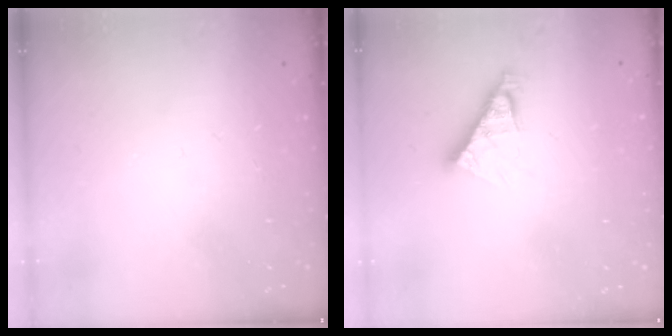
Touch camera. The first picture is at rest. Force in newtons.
{"total": 8.2, "press": 8.2, "slide": 0.8}